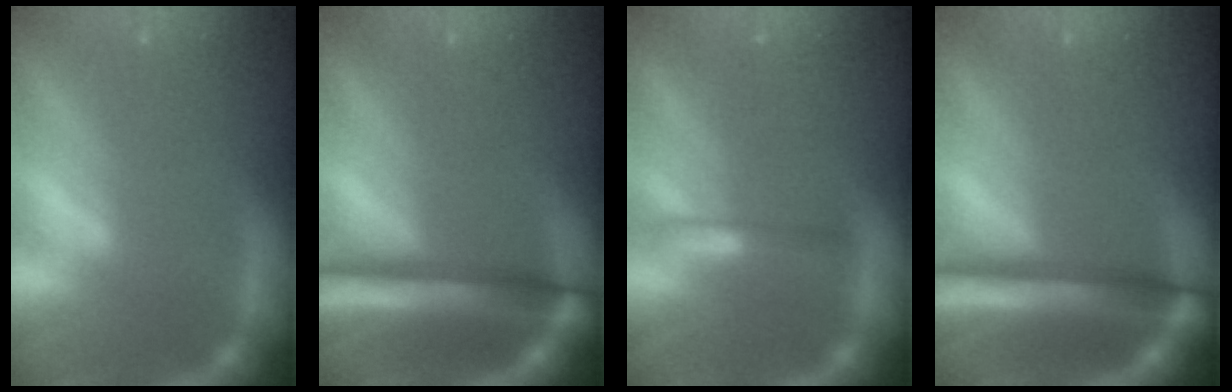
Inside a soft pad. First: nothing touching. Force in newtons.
{"total": 6.5}
{"total": 1.4}
{"total": 6.5}